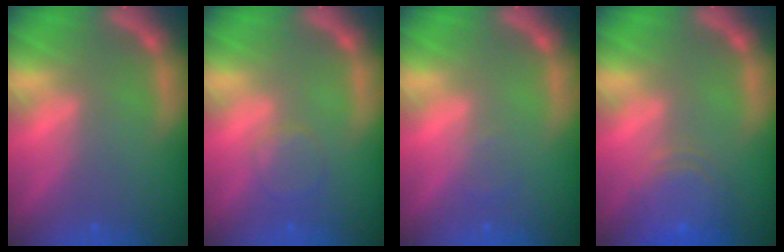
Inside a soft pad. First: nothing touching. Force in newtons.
{"total": 2.4}
{"total": 0.9}
{"total": 5.5}